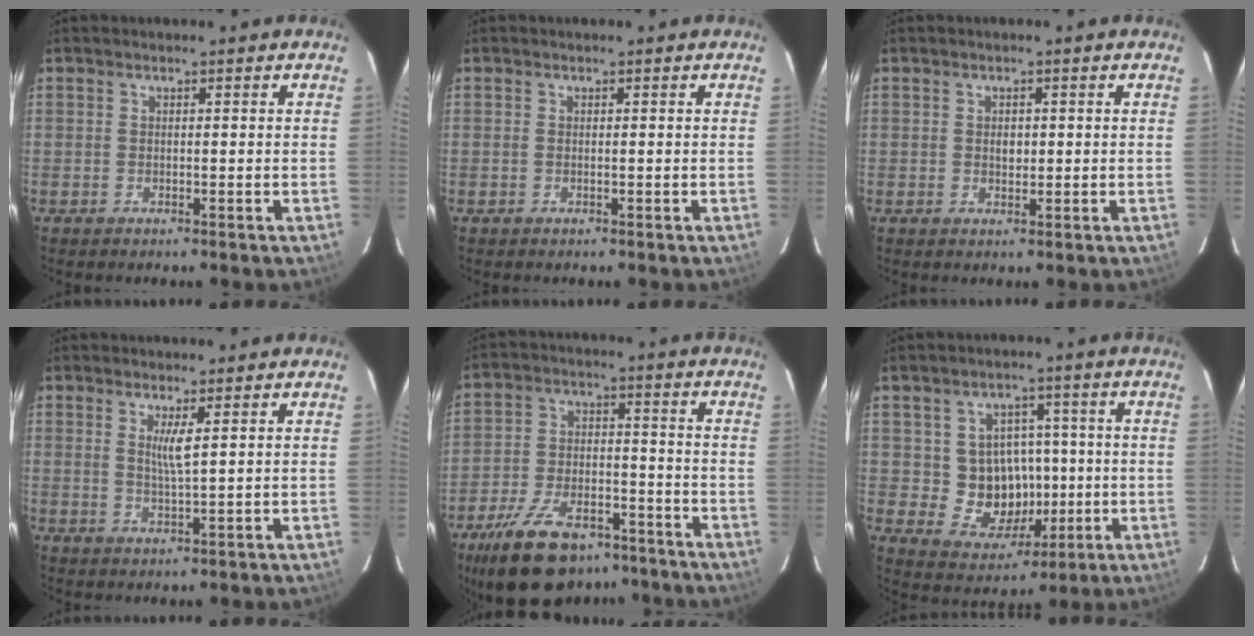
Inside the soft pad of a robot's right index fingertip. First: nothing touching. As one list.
[{"total": 0.0}, {"total": 1.6, "force": [0.2, 1.2, 1.1], "torque": [-0.016, 0.003, 0.005]}, {"total": 3.2, "force": [1.3, -0.2, 2.9], "torque": [-0.053, -0.007, 0.023]}, {"total": 18.5, "force": [-13.3, 8.9, 9.4], "torque": [-0.199, -0.004, -0.204]}, {"total": 10.4, "force": [-0.4, 9.5, 4.2], "torque": [-0.087, 0.010, 0.012]}]